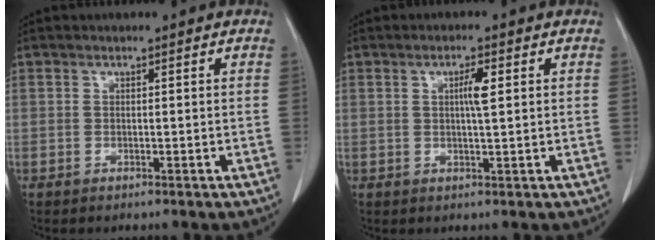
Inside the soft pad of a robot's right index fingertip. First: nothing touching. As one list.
[{"total": 2.9, "force": [0.8, 0.2, 2.8], "torque": [-0.051, 0.000, 0.013]}]